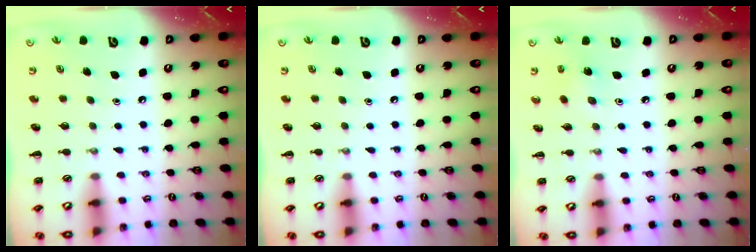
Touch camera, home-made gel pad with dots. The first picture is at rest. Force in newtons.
{"total": 0.0}
{"total": 1.5, "press": 1.4, "slide": 0.5}